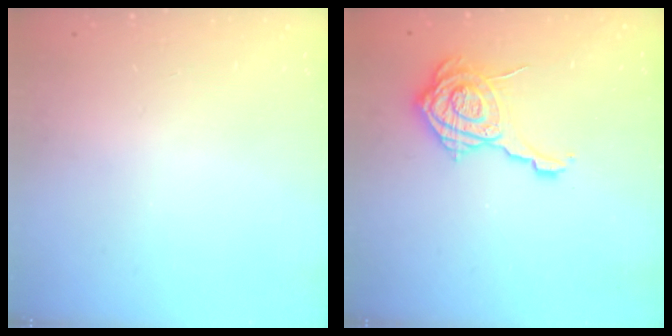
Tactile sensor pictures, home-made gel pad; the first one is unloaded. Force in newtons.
{"total": 14.4, "press": 14.4, "slide": 0.9}